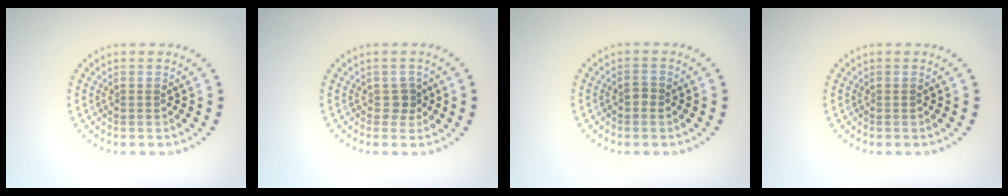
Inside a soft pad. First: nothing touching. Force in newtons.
{"total": 1.2, "press": 0.9, "slide": 0.7}
{"total": 0.8, "press": 0.8, "slide": 0.1}
{"total": 0.0}